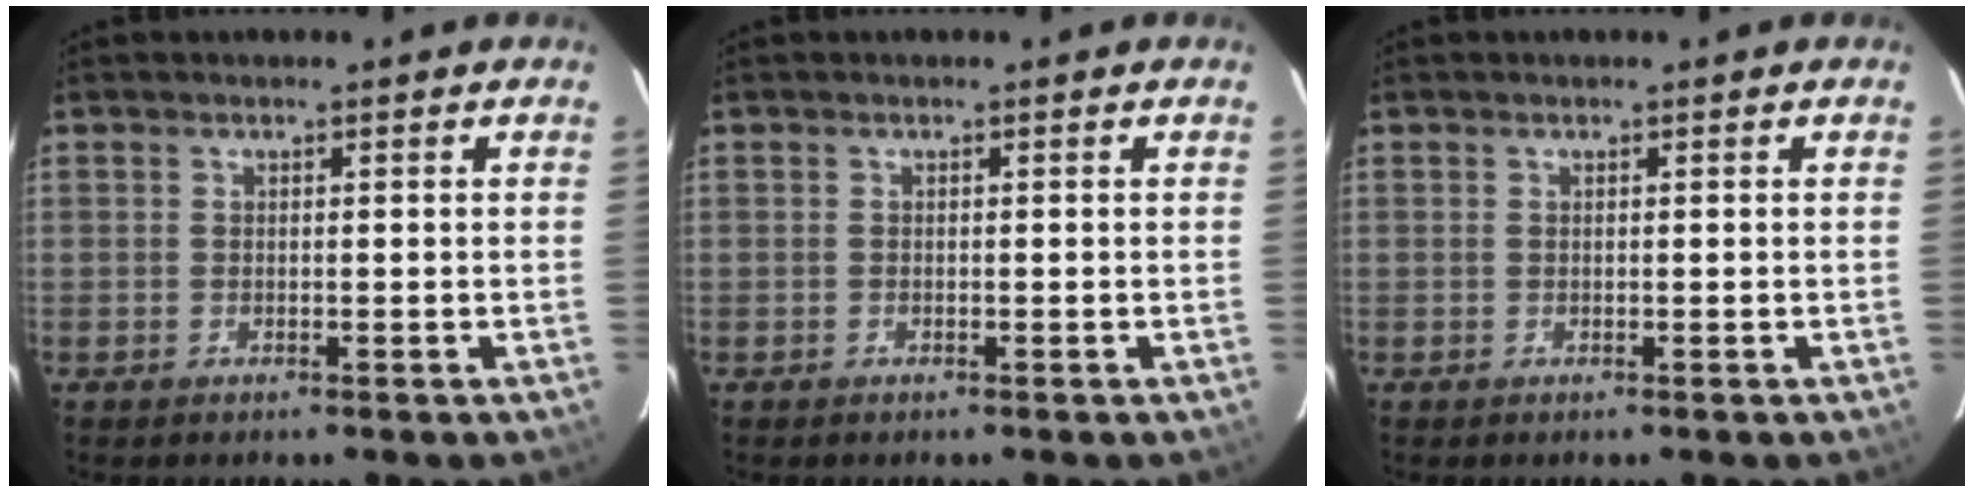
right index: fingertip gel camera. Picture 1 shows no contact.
{"total": 0.0}
{"total": 0.0}